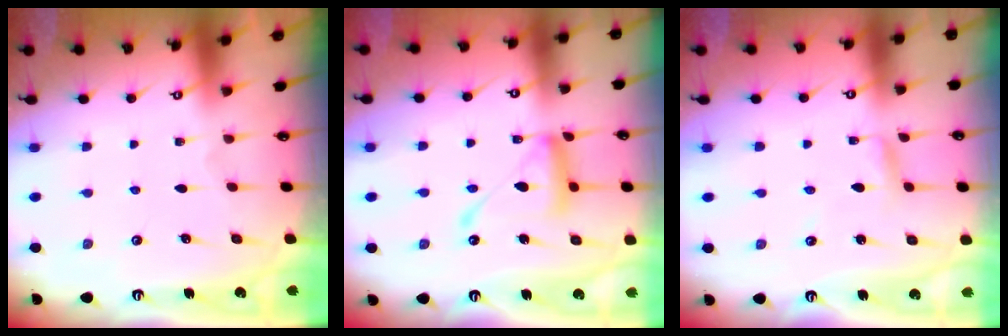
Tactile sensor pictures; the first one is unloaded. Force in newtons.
{"total": 14.8, "press": 14.8, "slide": 1.3}
{"total": 2.0, "press": 2.0, "slide": 0.2}